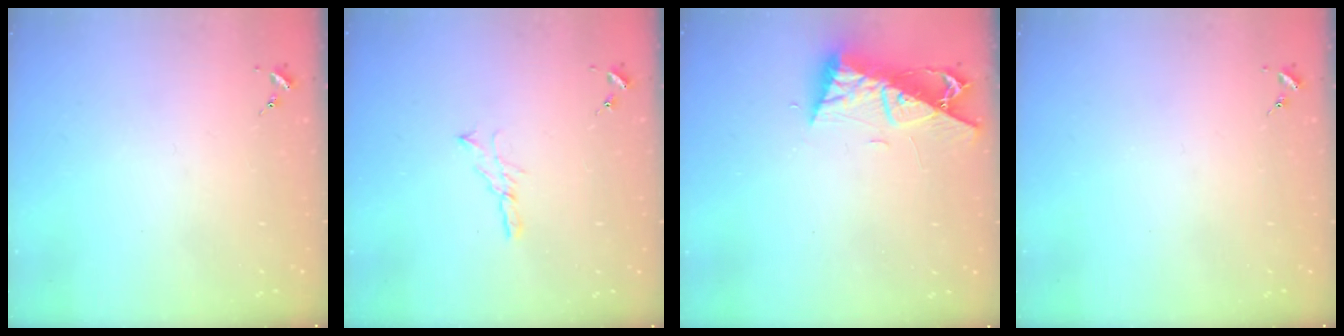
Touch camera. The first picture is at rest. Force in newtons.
{"total": 5.2, "press": 5.2, "slide": 0.3}
{"total": 9.4, "press": 9.3, "slide": 1.3}
{"total": 0.0}